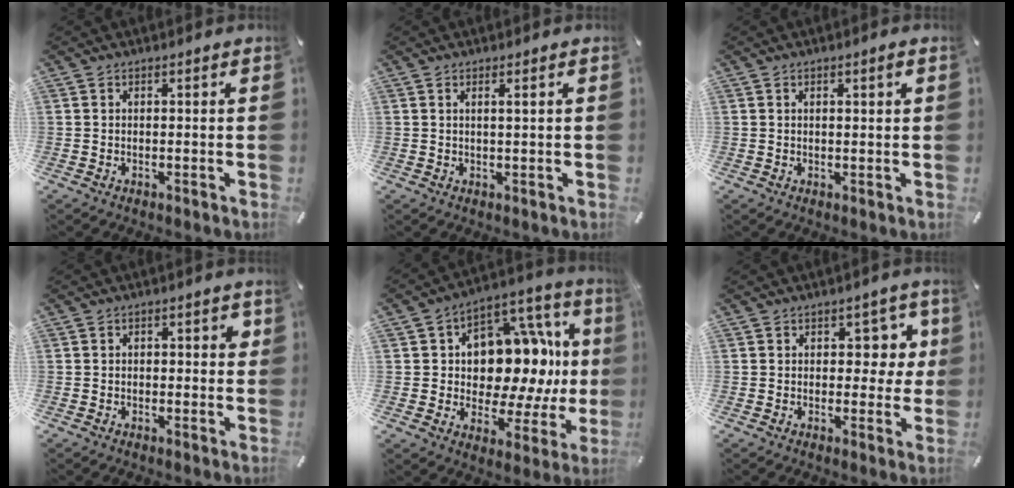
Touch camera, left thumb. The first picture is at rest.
{"total": 1.5, "force": [0.5, 0.0, 1.4], "torque": [-0.026, -0.002, 0.008]}
{"total": 1.3, "force": [0.6, 0.2, 1.2], "torque": [-0.023, 0.001, 0.008]}
{"total": 2.2, "force": [-0.1, 1.4, 1.7], "torque": [-0.017, 0.002, -0.008]}
{"total": 17.3, "force": [2.3, 12.2, 12.0], "torque": [-0.150, -0.038, 0.040]}
{"total": 6.5, "force": [1.8, 4.6, 4.2], "torque": [-0.042, -0.002, 0.024]}